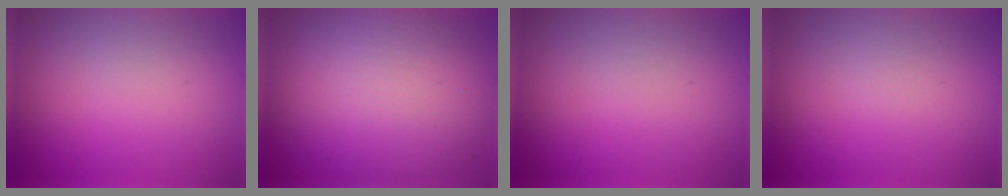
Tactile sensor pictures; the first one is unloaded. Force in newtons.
{"total": 12.2, "press": 12.2, "slide": 0.9}
{"total": 0.0}
{"total": 0.0}